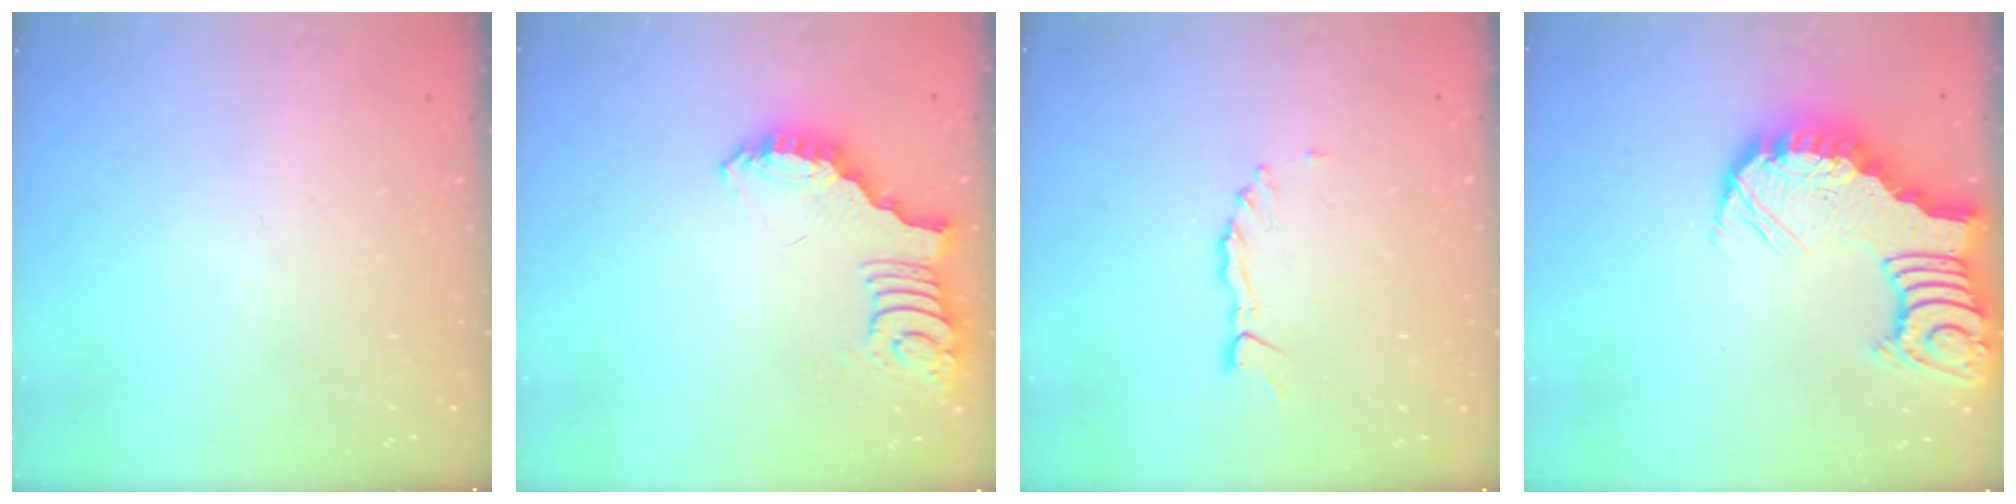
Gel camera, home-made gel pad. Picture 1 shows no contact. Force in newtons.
{"total": 2.4, "press": 2.4, "slide": 0.5}
{"total": 0.9, "press": 0.9, "slide": 0.1}
{"total": 8.1, "press": 8.1, "slide": 1.0}